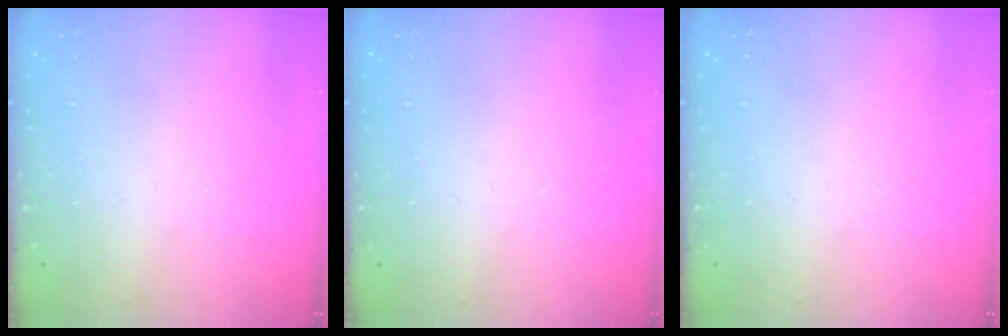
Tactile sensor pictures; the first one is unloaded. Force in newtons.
{"total": 0.0}
{"total": 0.0}